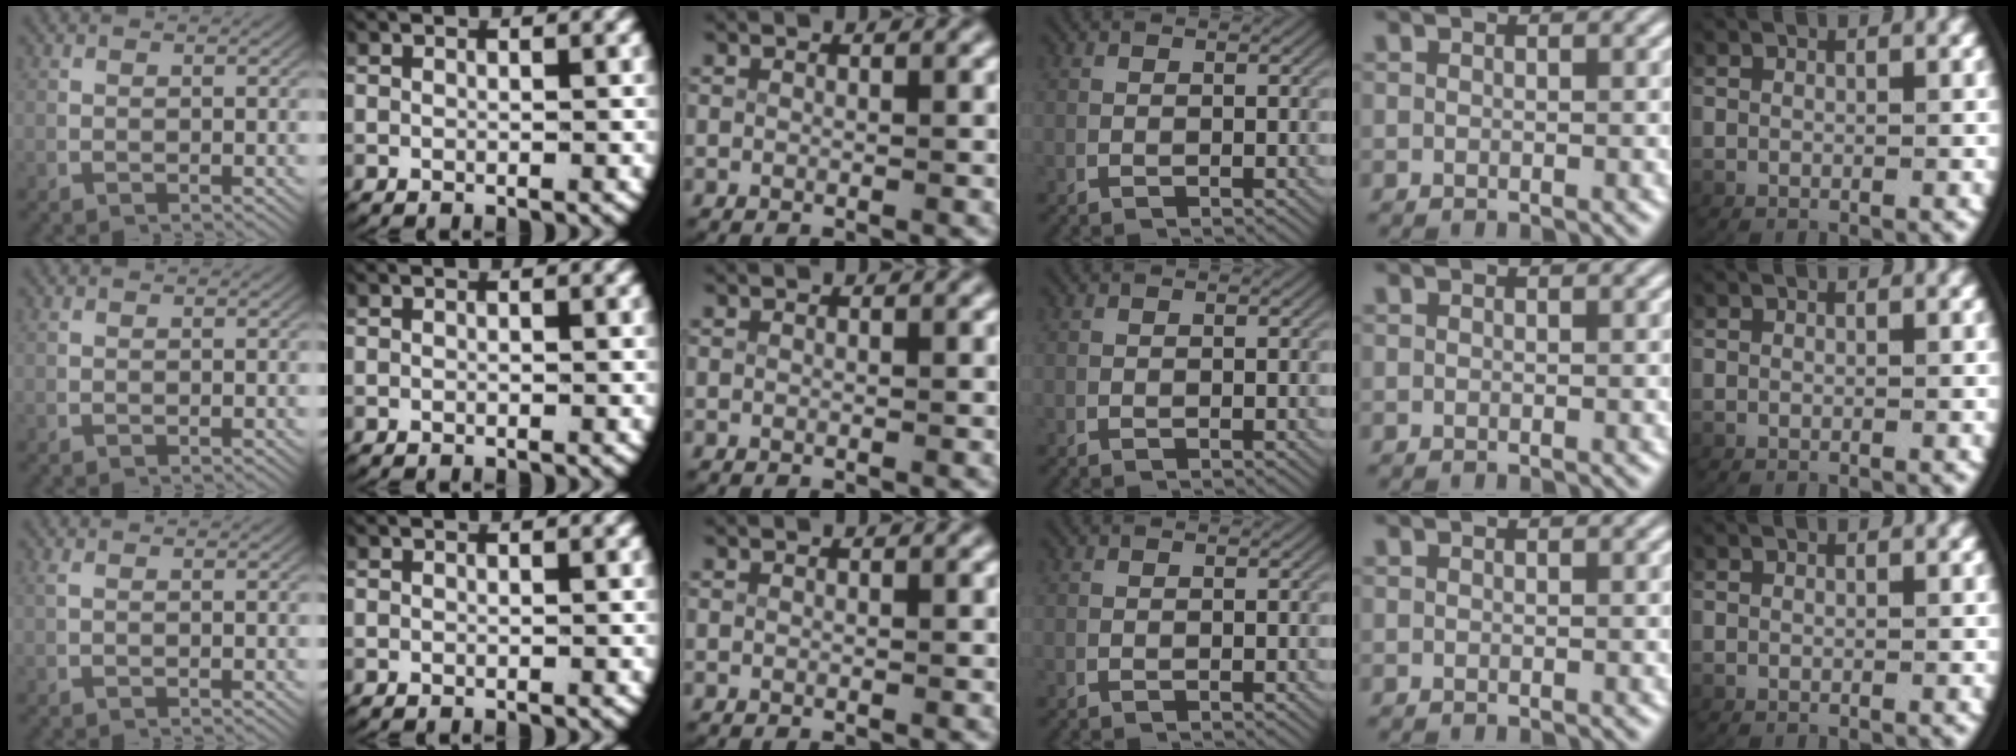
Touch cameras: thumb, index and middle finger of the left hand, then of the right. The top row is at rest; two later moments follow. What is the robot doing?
{"motion": "lift_and_place", "object": "paper"}